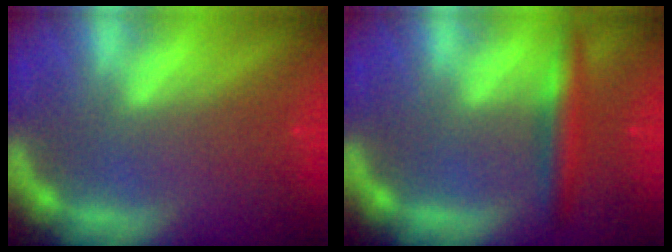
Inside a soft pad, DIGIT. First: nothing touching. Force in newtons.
{"total": 3.5}